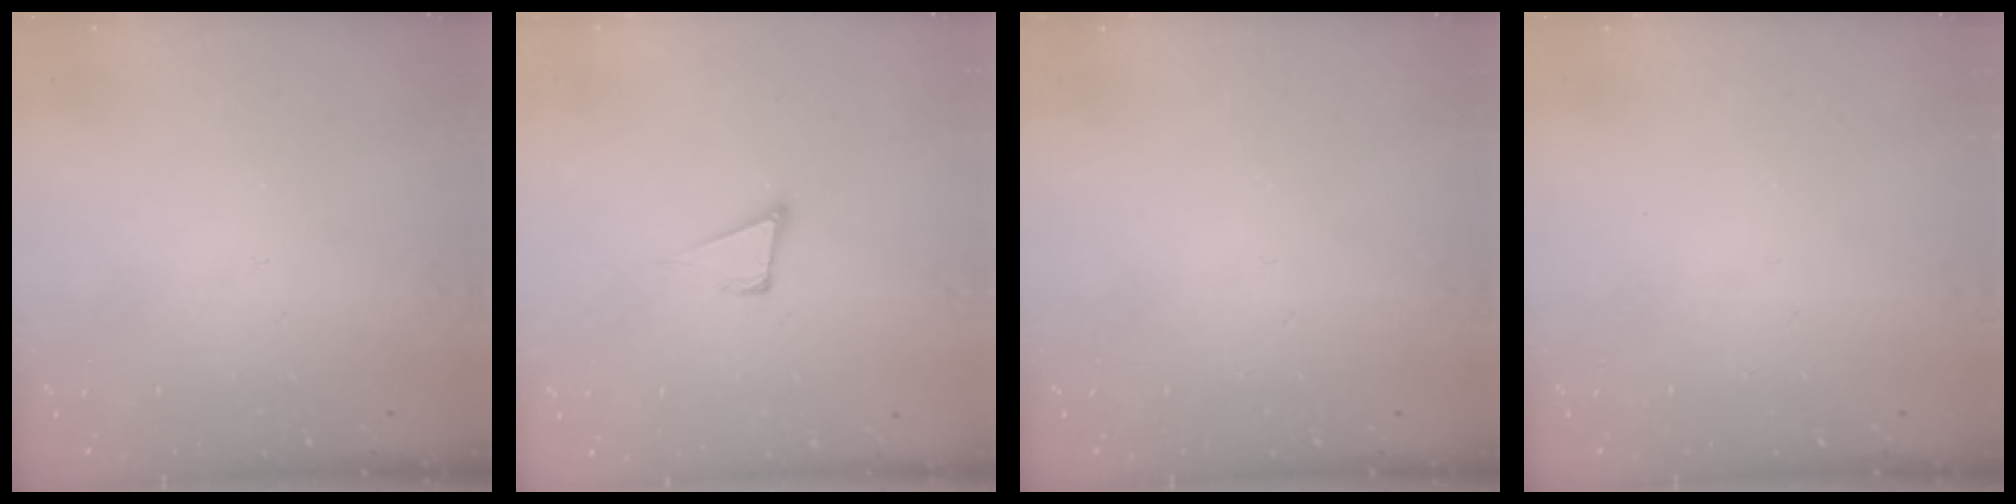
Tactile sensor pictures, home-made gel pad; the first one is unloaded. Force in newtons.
{"total": 4.8, "press": 3.8, "slide": 2.9}
{"total": 0.0}
{"total": 0.0}